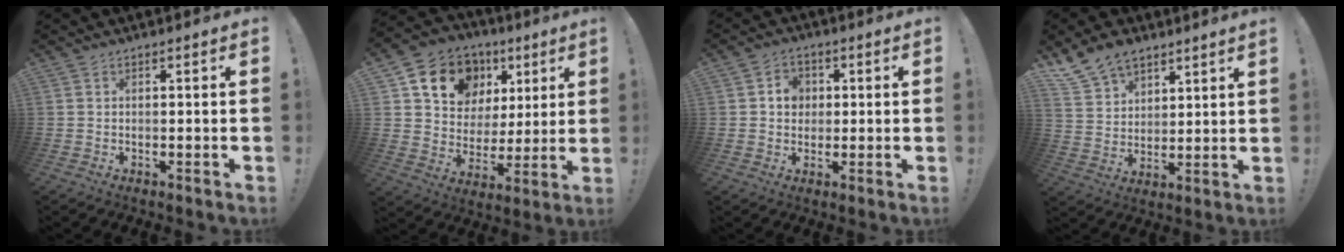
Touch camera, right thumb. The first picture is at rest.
{"total": 14.9, "force": [7.9, 11.3, 5.7], "torque": [-0.094, -0.041, 0.162]}
{"total": 5.4, "force": [0.9, 4.9, 2.2], "torque": [-0.032, 0.005, 0.015]}
{"total": 10.1, "force": [8.2, 5.1, 2.9], "torque": [-0.063, -0.052, 0.165]}